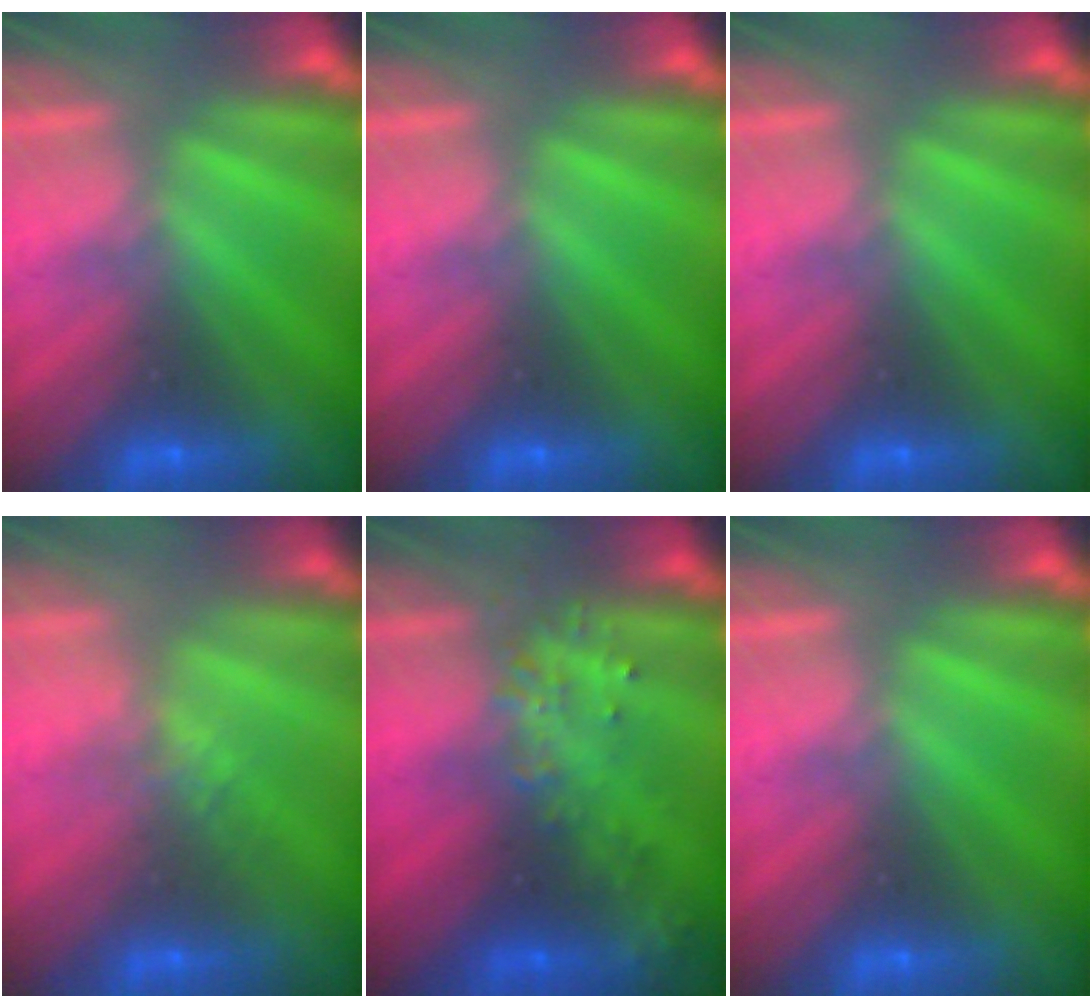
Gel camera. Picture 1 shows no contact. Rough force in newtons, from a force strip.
{"total": 0.0}
{"total": 0.0}
{"total": 2.2}
{"total": 2.9}
{"total": 0.0}